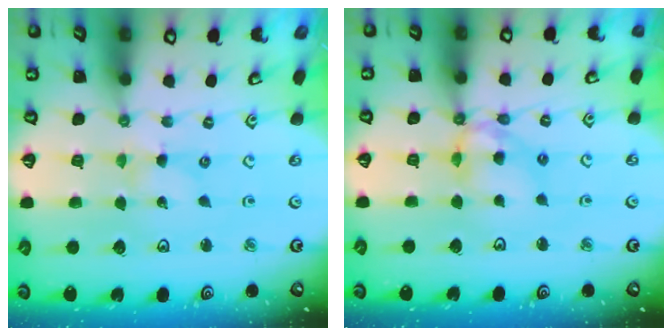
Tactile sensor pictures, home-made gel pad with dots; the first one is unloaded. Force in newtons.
{"total": 11.2, "press": 11.2, "slide": 1.1}